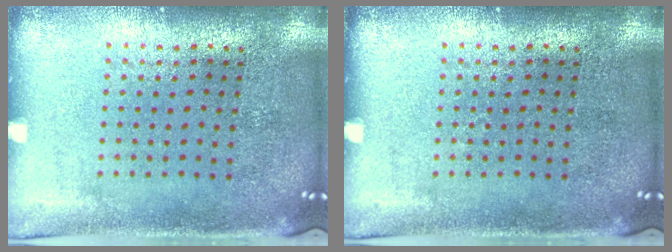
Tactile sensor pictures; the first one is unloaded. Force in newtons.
{"total": 0.0}